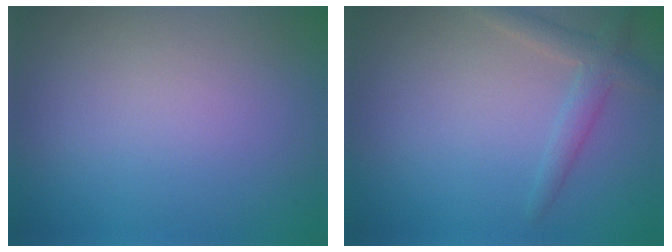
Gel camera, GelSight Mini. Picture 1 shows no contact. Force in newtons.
{"total": 2.2, "press": 2.2, "slide": 0.2}